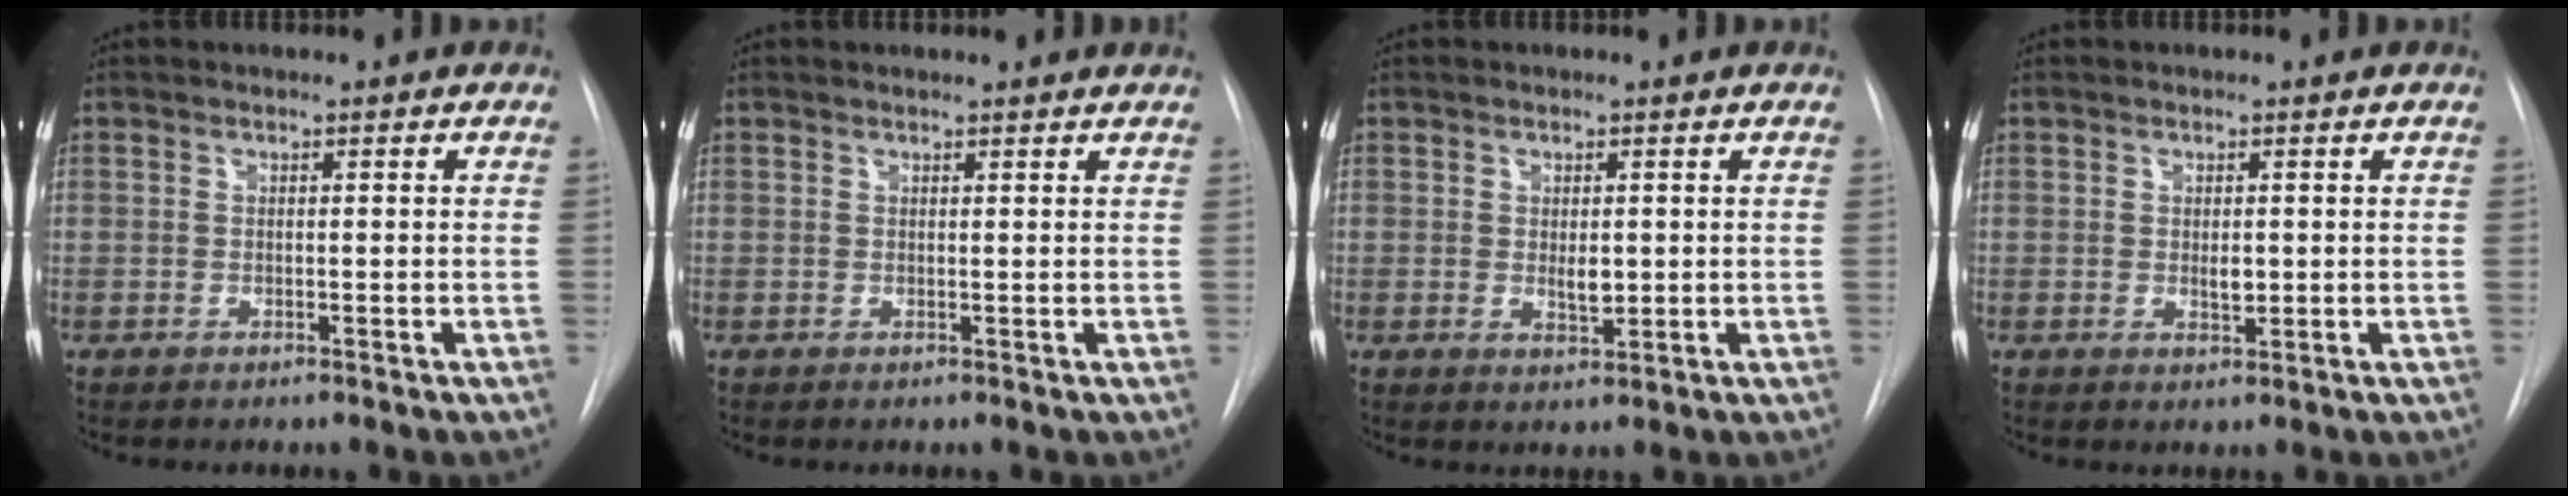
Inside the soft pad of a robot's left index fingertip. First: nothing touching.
{"total": 2.5, "force": [2.4, 0.3, 0.4], "torque": [-0.010, 0.006, 0.019]}
{"total": 2.4, "force": [-0.1, 1.2, 2.1], "torque": [-0.034, -0.008, 0.002]}
{"total": 1.8, "force": [-0.1, 1.0, 1.5], "torque": [-0.024, -0.006, -0.001]}